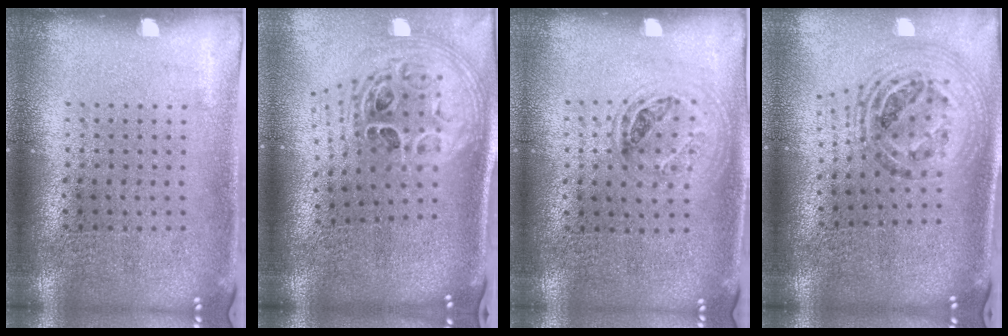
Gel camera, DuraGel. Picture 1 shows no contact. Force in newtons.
{"total": 2.8, "press": 2.0, "slide": 1.9}
{"total": 1.0, "press": 0.9, "slide": 0.3}
{"total": 1.5, "press": 1.3, "slide": 0.6}